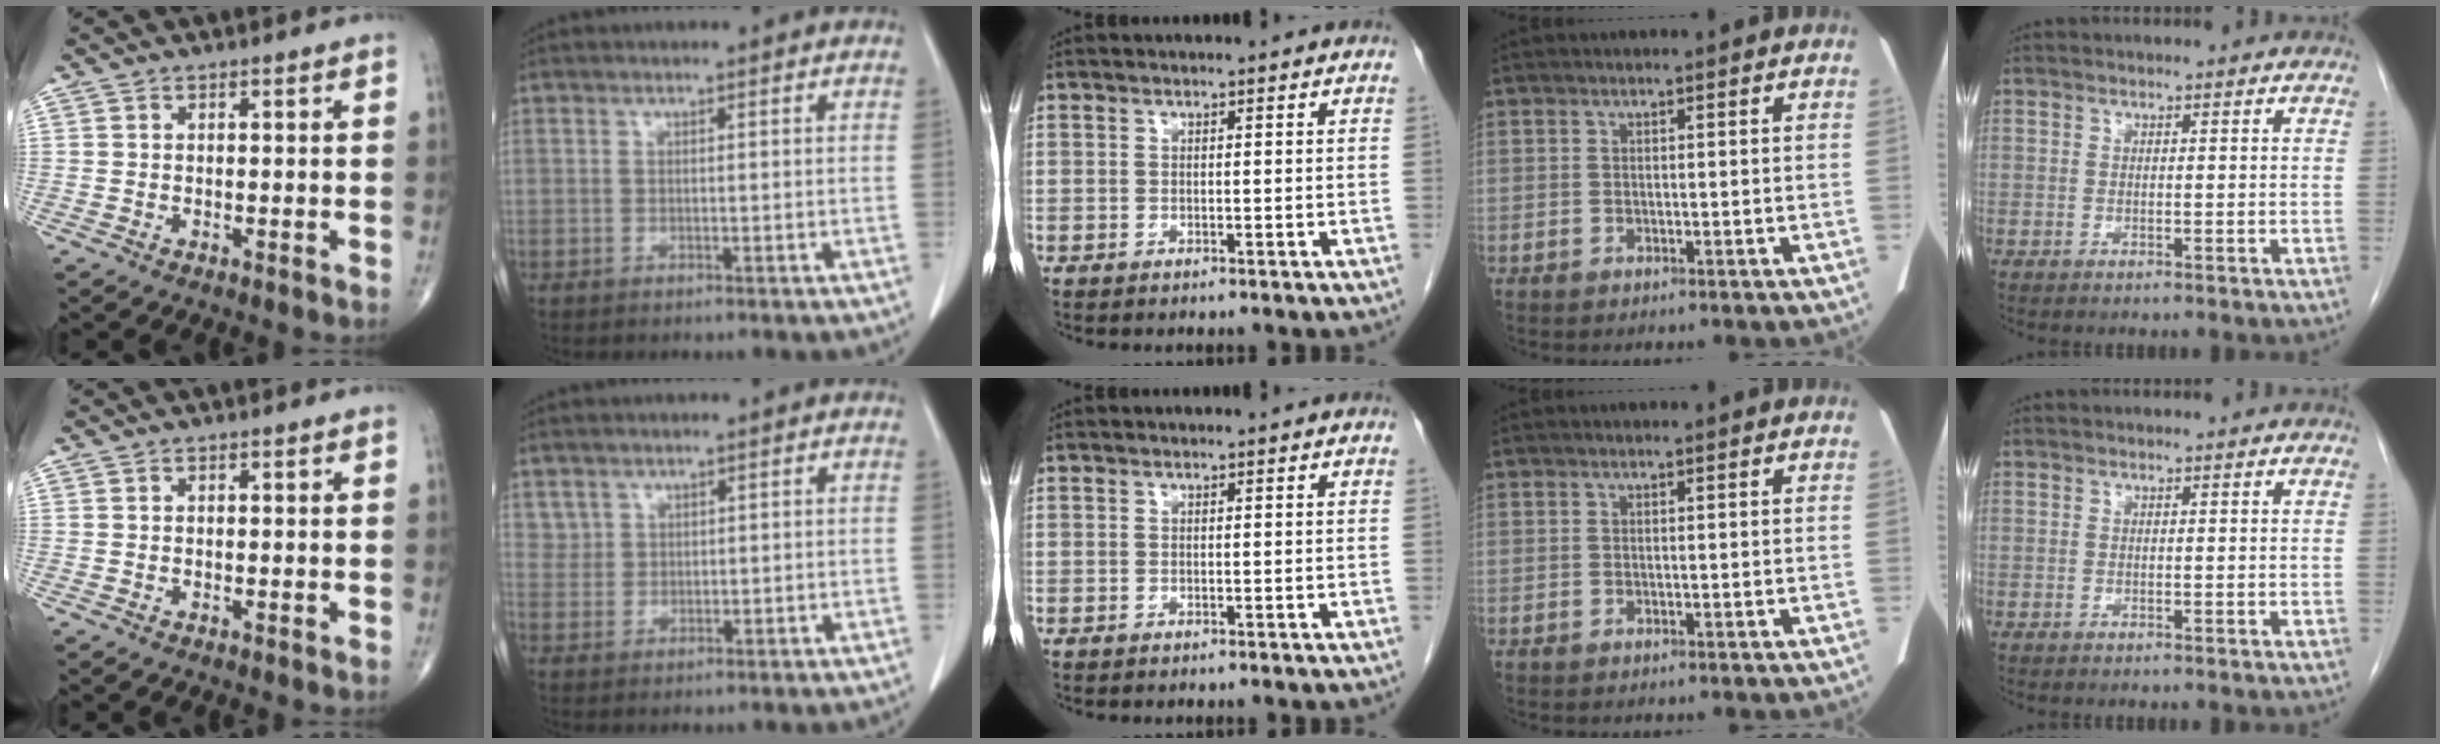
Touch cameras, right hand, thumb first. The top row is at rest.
{"index": {"total": 2.2, "force": [1.4, 1.7, -0.1], "torque": [0.019, 0.005, 0.021]}}